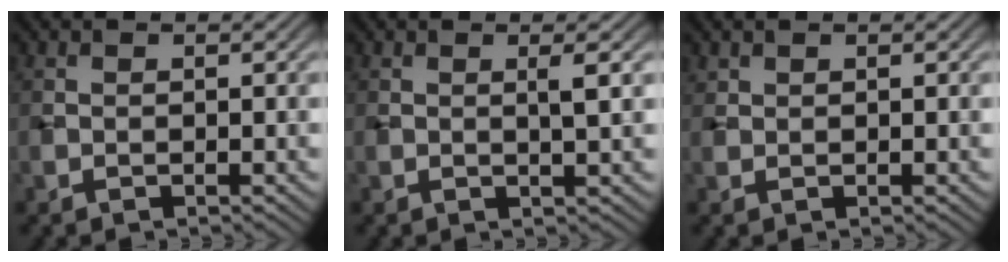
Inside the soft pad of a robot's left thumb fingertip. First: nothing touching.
{"total": 1.7, "force": [0.5, 0.0, 1.6], "torque": [-0.034, 0.003, 0.005]}
{"total": 0.8, "force": [0.7, 0.4, 0.2], "torque": [-0.006, -0.001, 0.018]}